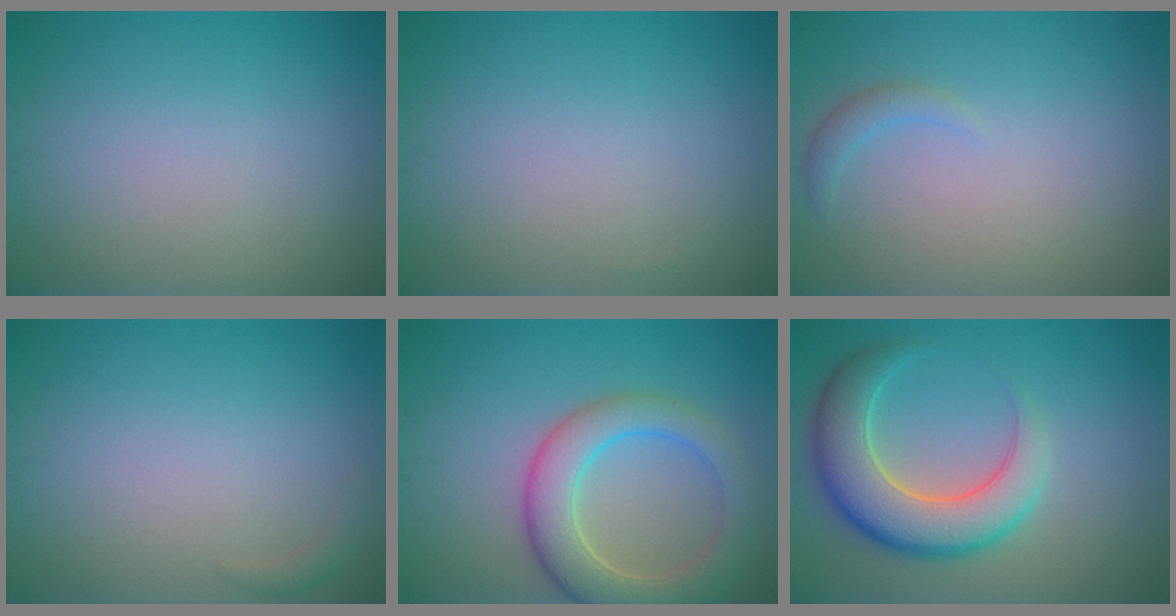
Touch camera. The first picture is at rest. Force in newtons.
{"total": 0.0}
{"total": 1.2, "press": 1.2, "slide": 0.2}
{"total": 0.9, "press": 0.9, "slide": 0.1}
{"total": 6.3, "press": 6.3, "slide": 0.5}
{"total": 7.3, "press": 7.3, "slide": 0.6}